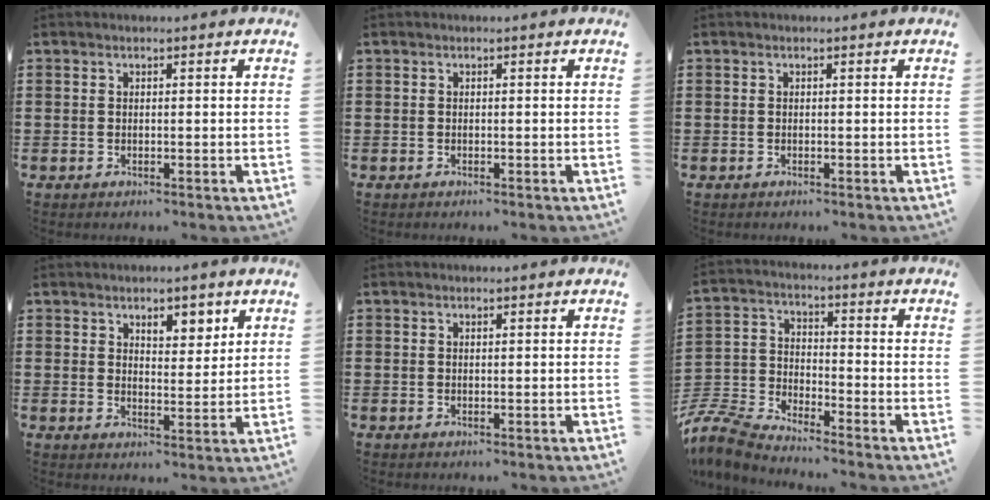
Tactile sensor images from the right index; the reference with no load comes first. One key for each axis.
{"total": 0.0}
{"total": 0.0}
{"total": 4.3, "fx": 3.1, "fy": 2.2, "fz": 2.2, "tx": -0.028, "ty": -0.001, "tz": 0.050}
{"total": 0.0}
{"total": 7.1, "fx": -6.9, "fy": 0.7, "fz": 1.5, "tx": -0.061, "ty": -0.006, "tz": -0.145}